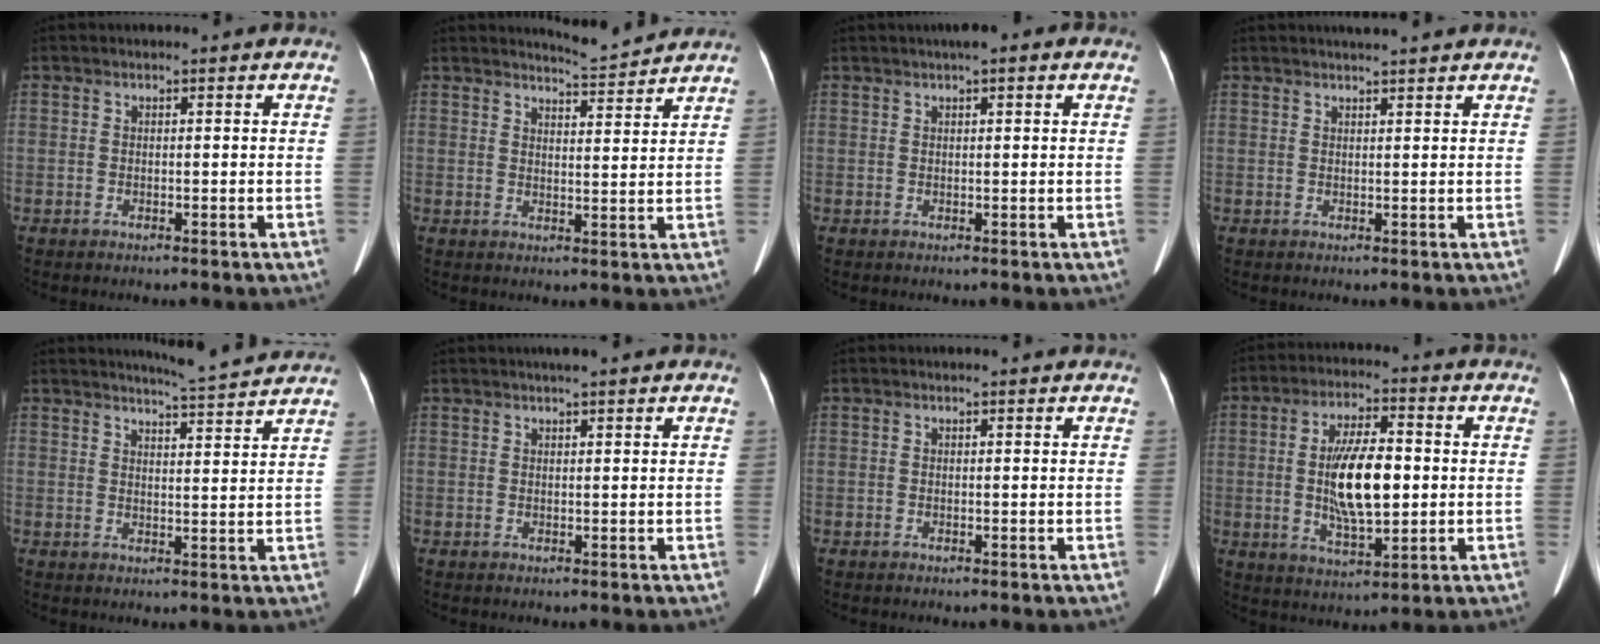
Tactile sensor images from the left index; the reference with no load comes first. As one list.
[{"total": 4.7, "force": [4.6, -0.6, -0.1], "torque": [-0.012, -0.013, 0.068]}, {"total": 2.9, "force": [1.8, 0.6, 2.3], "torque": [-0.035, 0.018, 0.023]}, {"total": 4.5, "force": [4.1, 0.2, 1.9], "torque": [-0.027, 0.019, 0.053]}, {"total": 7.4, "force": [7.1, -1.0, 1.6], "torque": [-0.039, -0.003, 0.093]}, {"total": 3.4, "force": [2.7, 0.2, 2.0], "torque": [-0.027, 0.024, 0.041]}, {"total": 1.0, "force": [1.0, 0.0, 0.4], "torque": [-0.010, 0.009, 0.011]}, {"total": 11.2, "force": [0.0, 3.5, 10.6], "torque": [-0.203, 0.002, 0.000]}]